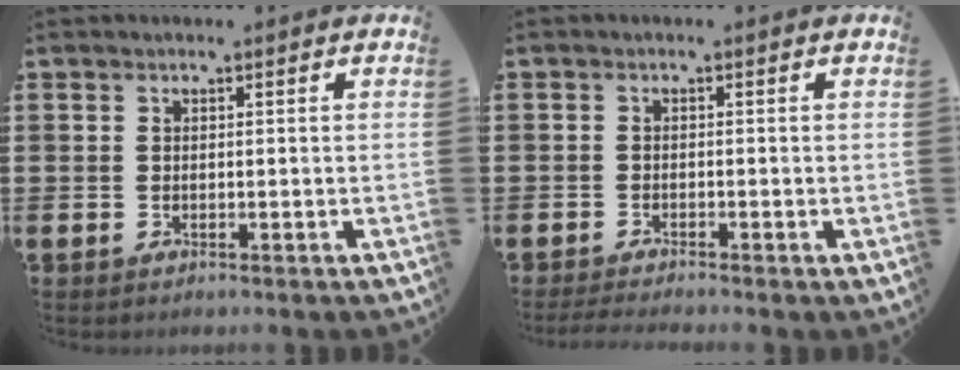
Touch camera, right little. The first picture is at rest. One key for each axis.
{"total": 1.3, "fx": -1.2, "fy": 0.0, "fz": 0.6, "tx": -0.008, "ty": 0.004, "tz": -0.022}